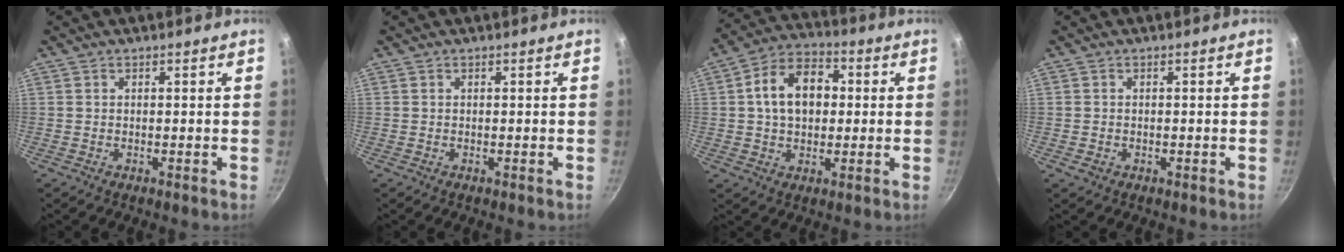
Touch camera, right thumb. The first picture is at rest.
{"total": 0.0}
{"total": 12.4, "force": [1.4, 8.7, 8.7], "torque": [-0.112, 0.025, 0.010]}
{"total": 1.0, "force": [-0.3, 0.8, 0.4], "torque": [-0.008, 0.000, -0.004]}